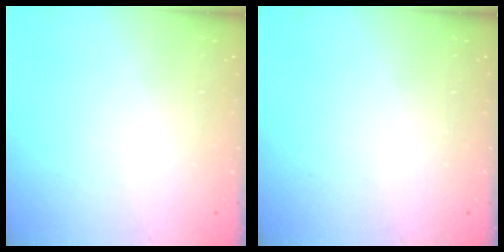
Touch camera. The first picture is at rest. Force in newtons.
{"total": 0.0}